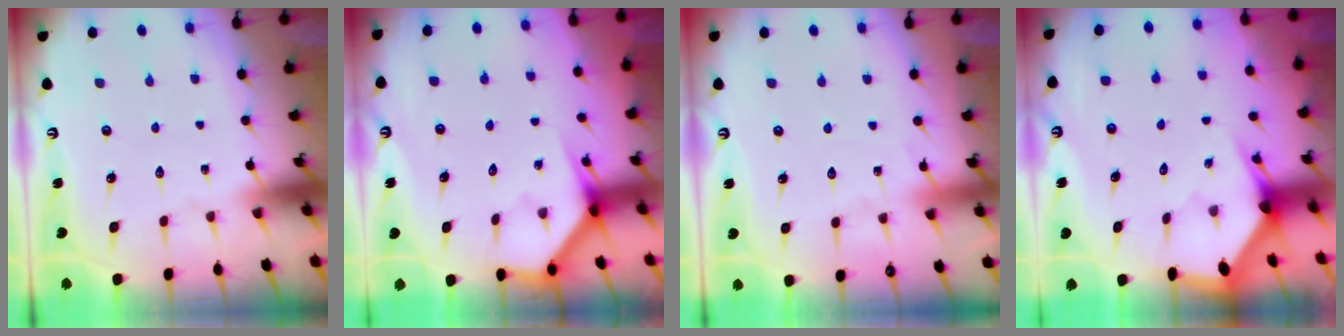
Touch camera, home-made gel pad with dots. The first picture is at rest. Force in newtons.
{"total": 4.0, "press": 3.9, "slide": 0.2}
{"total": 5.3, "press": 5.2, "slide": 0.8}
{"total": 2.9, "press": 2.9, "slide": 0.2}